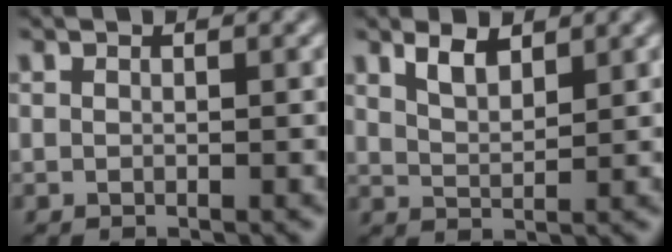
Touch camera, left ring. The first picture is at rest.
{"total": 2.4, "force": [1.8, 0.8, 1.4], "torque": [-0.028, -0.001, 0.036]}